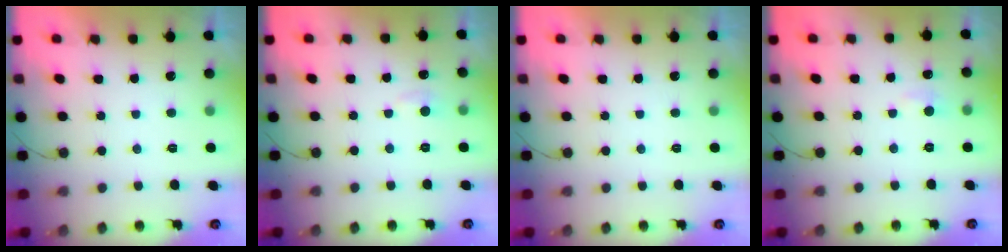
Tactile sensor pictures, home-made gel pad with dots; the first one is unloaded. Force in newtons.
{"total": 4.1, "press": 4.1, "slide": 0.5}
{"total": 0.0}
{"total": 5.4, "press": 5.3, "slide": 0.8}